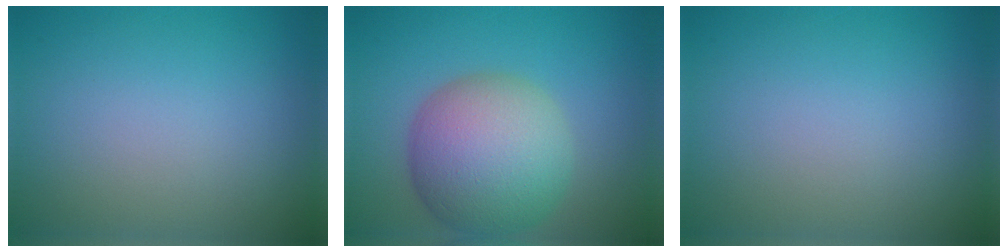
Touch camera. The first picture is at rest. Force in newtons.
{"total": 9.4, "press": 9.3, "slide": 0.2}
{"total": 0.0}